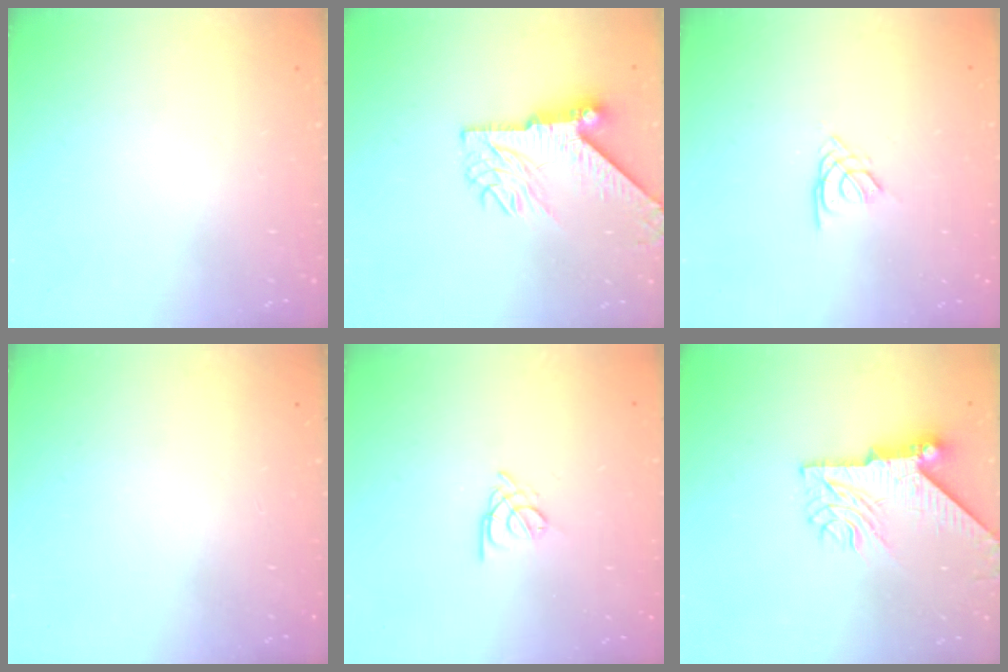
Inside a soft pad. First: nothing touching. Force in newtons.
{"total": 10.2, "press": 10.1, "slide": 1.6}
{"total": 2.5, "press": 2.4, "slide": 0.5}
{"total": 0.0}
{"total": 2.5, "press": 2.5, "slide": 0.7}
{"total": 9.5, "press": 9.4, "slide": 1.1}